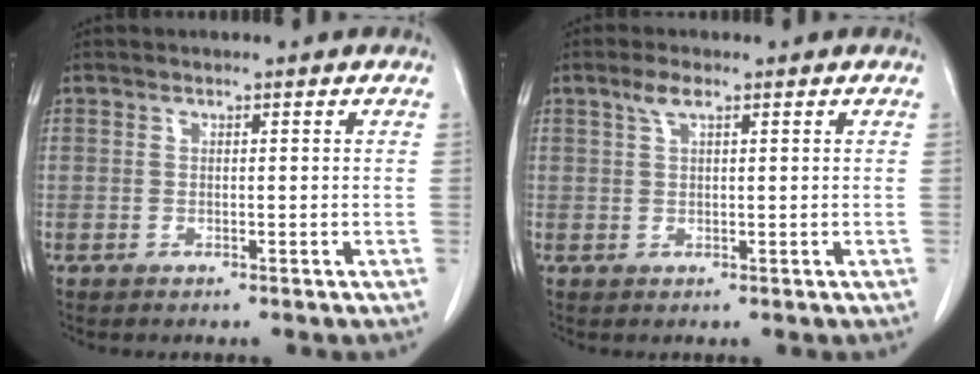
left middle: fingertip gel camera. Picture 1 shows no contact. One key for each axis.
{"total": 2.2, "fx": 1.3, "fy": 0.6, "fz": 1.7, "tx": -0.040, "ty": 0.009, "tz": 0.028}